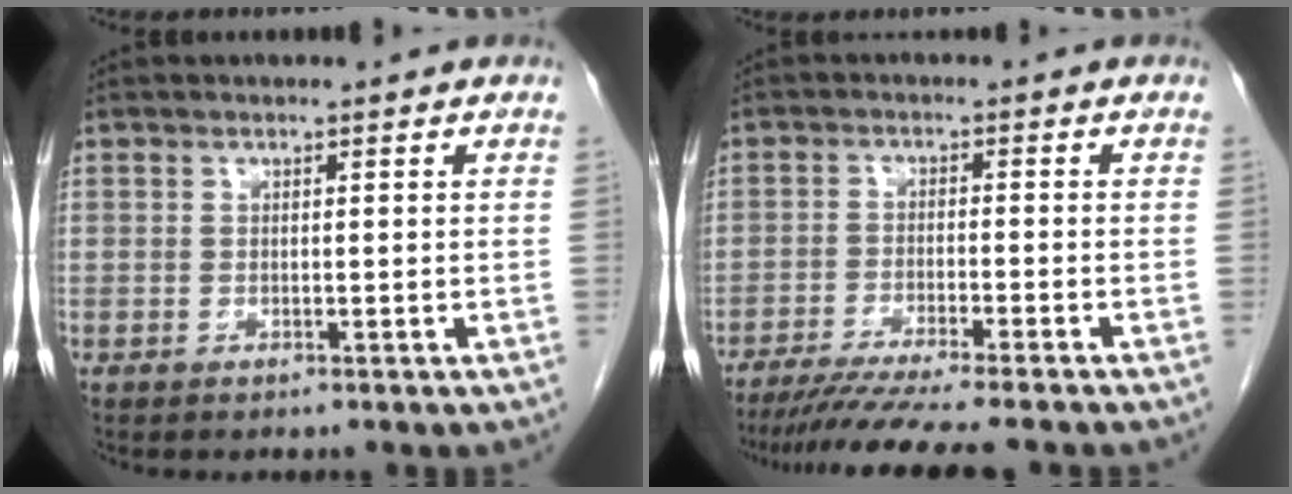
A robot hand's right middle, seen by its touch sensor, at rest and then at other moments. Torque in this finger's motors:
{"motor_torque": [0.80, -0.76, 0.14, 0.05]}